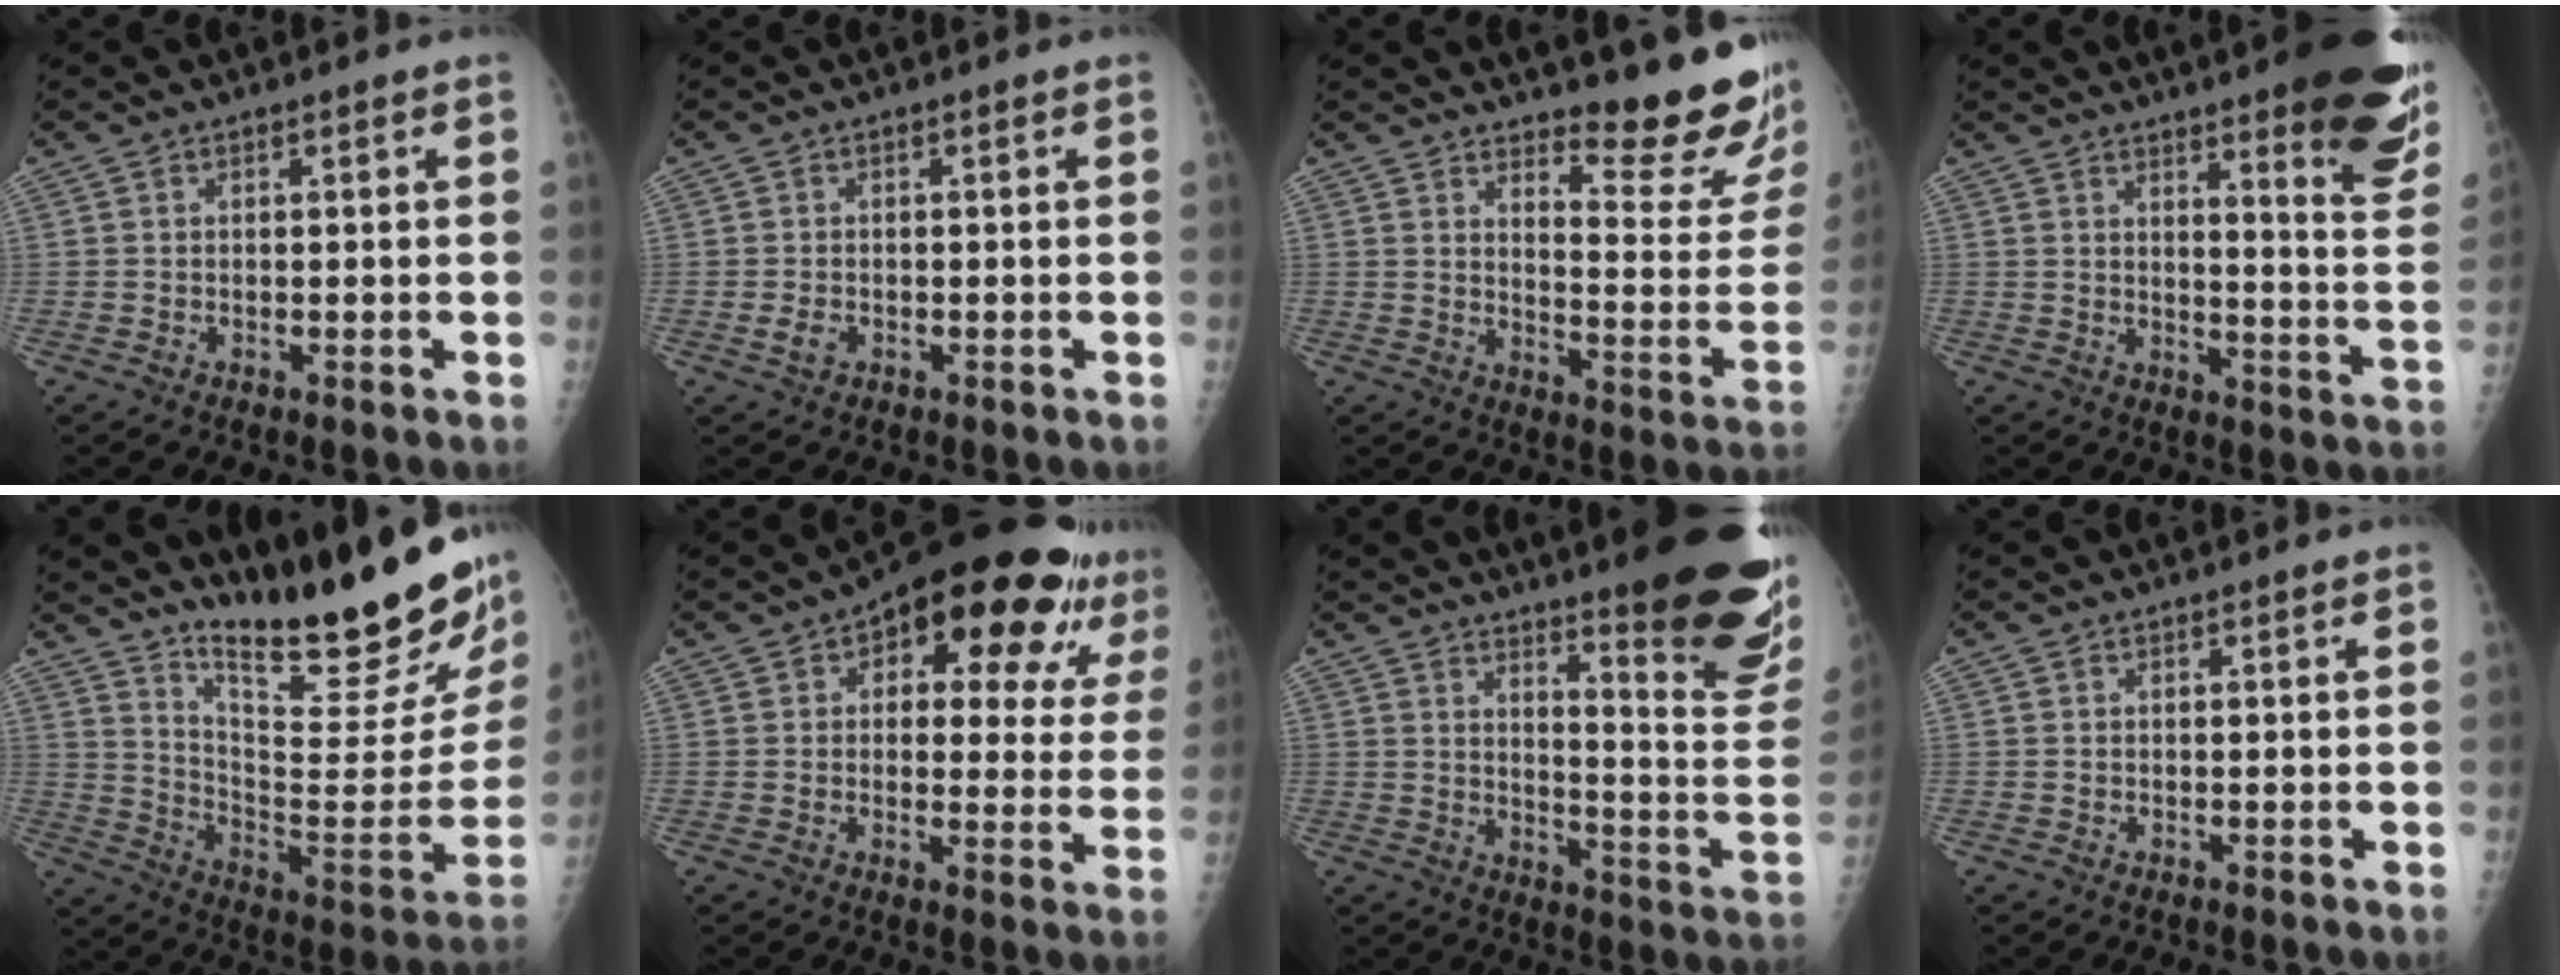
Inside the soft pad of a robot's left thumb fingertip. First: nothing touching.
{"total": 1.9, "force": [-0.6, 1.4, 1.2], "torque": [-0.020, 0.000, -0.010]}
{"total": 16.0, "force": [13.0, 2.7, 9.0], "torque": [-0.088, -0.139, 0.170]}
{"total": 20.1, "force": [12.3, 3.9, 15.5], "torque": [-0.168, -0.068, 0.154]}
{"total": 26.9, "force": [20.3, 4.3, 17.2], "torque": [-0.236, -0.143, 0.305]}
{"total": 20.1, "force": [10.0, 9.1, 14.9], "torque": [-0.155, 0.001, 0.131]}
{"total": 21.6, "force": [14.4, 3.5, 15.7], "torque": [-0.175, -0.111, 0.191]}
{"total": 0.0}